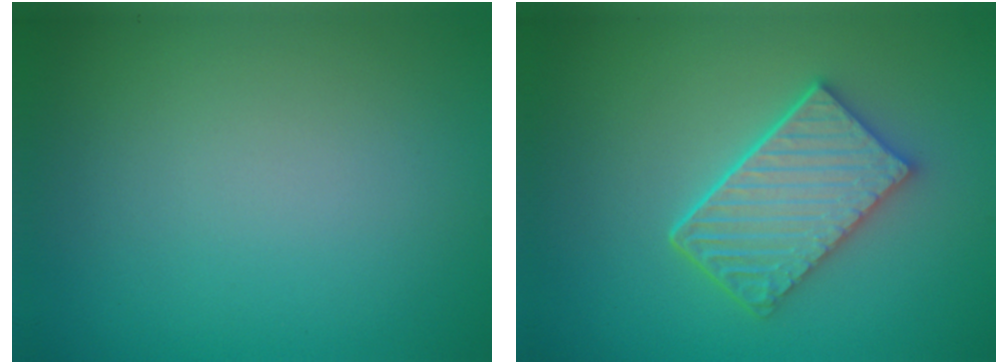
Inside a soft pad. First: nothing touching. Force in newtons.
{"total": 5.1, "press": 4.2, "slide": 2.8}